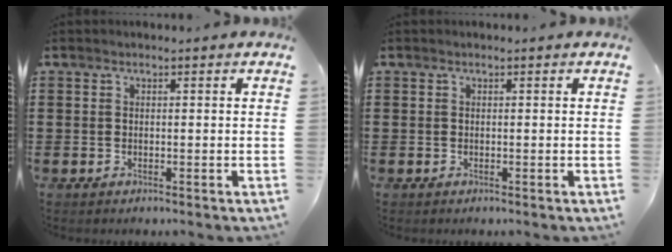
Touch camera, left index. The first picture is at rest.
{"total": 0.0}